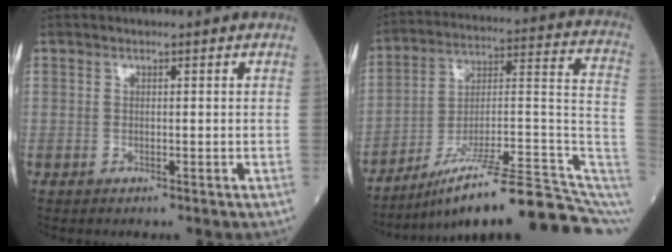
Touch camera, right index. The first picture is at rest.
{"total": 21.3, "force": [-14.4, 1.6, 15.6], "torque": [-0.156, 0.047, -0.224]}